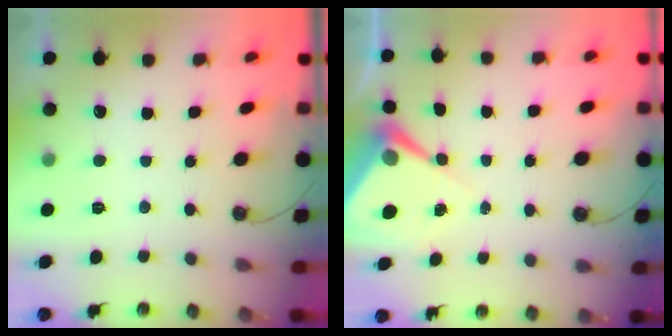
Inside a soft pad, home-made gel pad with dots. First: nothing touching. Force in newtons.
{"total": 7.9, "press": 7.9, "slide": 0.5}